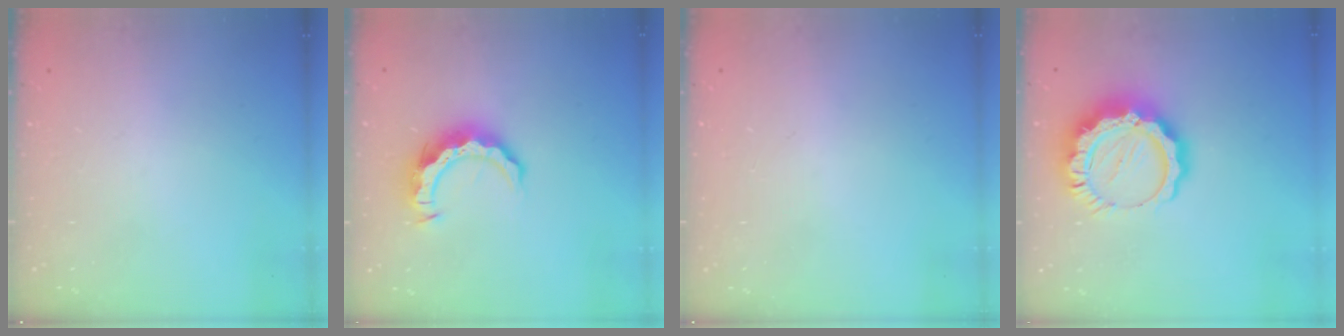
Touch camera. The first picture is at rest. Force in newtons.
{"total": 9.5, "press": 9.5, "slide": 0.8}
{"total": 1.4, "press": 1.4, "slide": 0.1}
{"total": 14.3, "press": 14.2, "slide": 1.4}